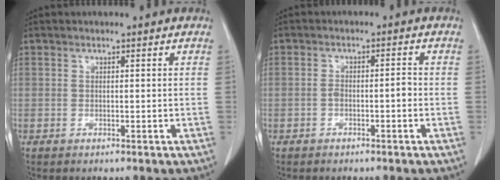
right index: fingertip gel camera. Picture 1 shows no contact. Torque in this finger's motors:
{"motor_torque": [0.19, -0.18, 0.21, 0.06]}